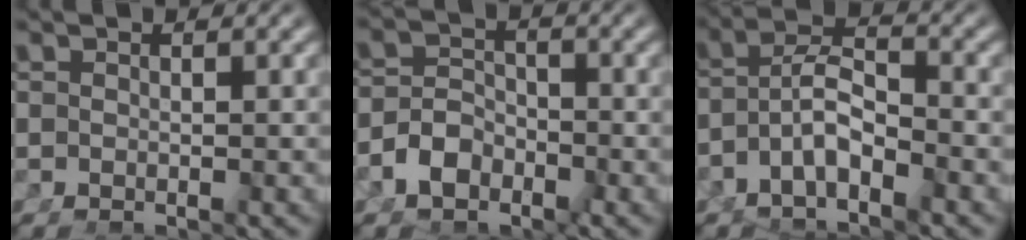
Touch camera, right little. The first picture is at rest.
{"total": 4.1, "force": [-2.3, 2.9, 1.7], "torque": [-0.024, -0.008, -0.038]}
{"total": 5.4, "force": [-2.4, 3.0, 3.7], "torque": [-0.060, -0.011, -0.042]}